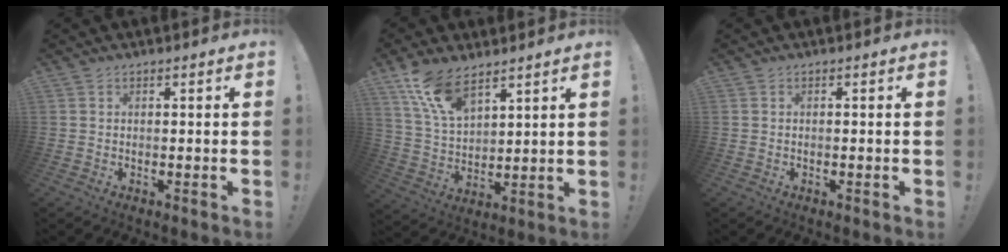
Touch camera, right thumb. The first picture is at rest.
{"total": 12.3, "force": [9.1, 5.2, 6.5], "torque": [-0.134, -0.047, 0.172]}
{"total": 0.0}